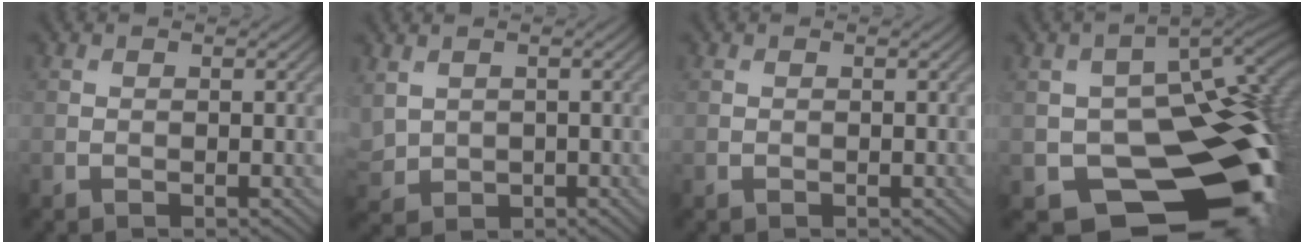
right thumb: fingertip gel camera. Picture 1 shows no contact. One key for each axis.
{"total": 3.6, "fx": 0.6, "fy": 2.9, "fz": 2.1, "tx": -0.068, "ty": -0.009, "tz": 0.014}
{"total": 0.0}
{"total": 18.9, "fx": -5.9, "fy": 12.2, "fz": 13.1, "tx": -0.183, "ty": -0.038, "tz": -0.083}